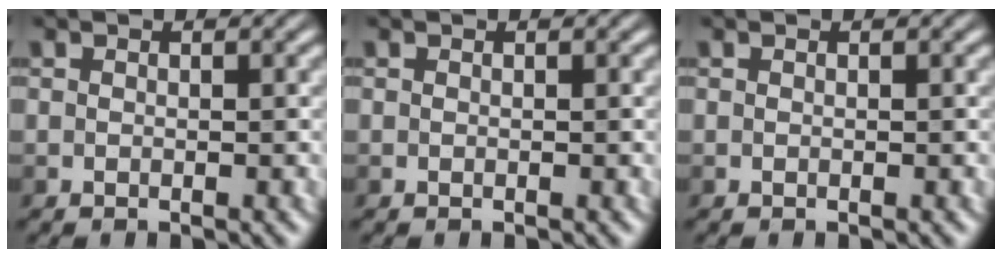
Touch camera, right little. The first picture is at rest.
{"total": 0.0}
{"total": 0.0}